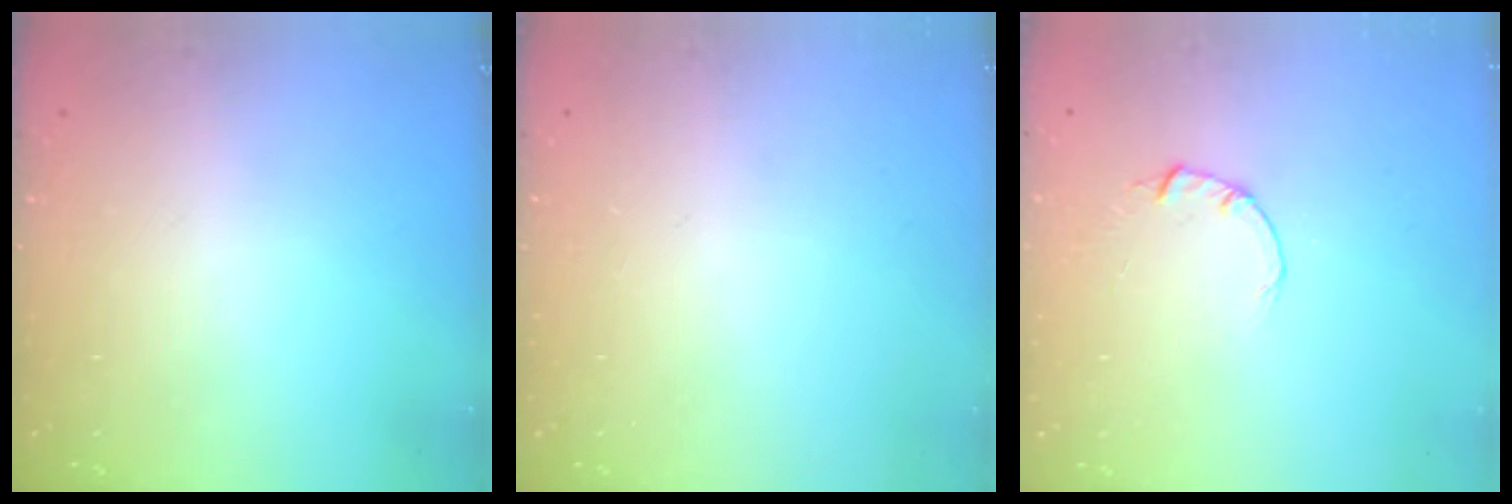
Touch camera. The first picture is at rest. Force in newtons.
{"total": 0.0}
{"total": 2.0, "press": 2.0, "slide": 0.3}